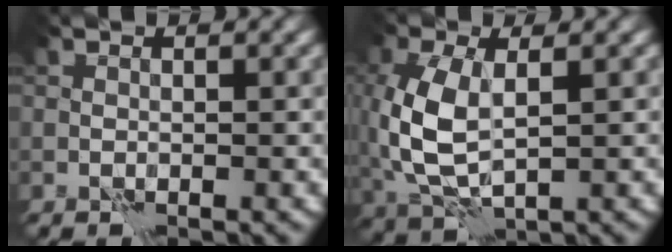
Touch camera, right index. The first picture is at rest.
{"total": 6.9, "force": [0.5, 3.6, 5.8], "torque": [-0.151, -0.003, 0.014]}